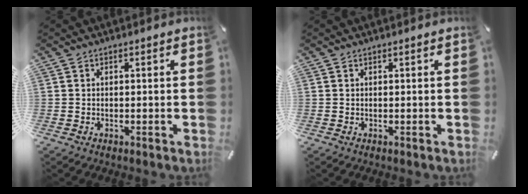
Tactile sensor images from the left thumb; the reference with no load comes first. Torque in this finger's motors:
{"motor_torque": [0.00, 0.00, -0.03, -0.02, 0.00]}